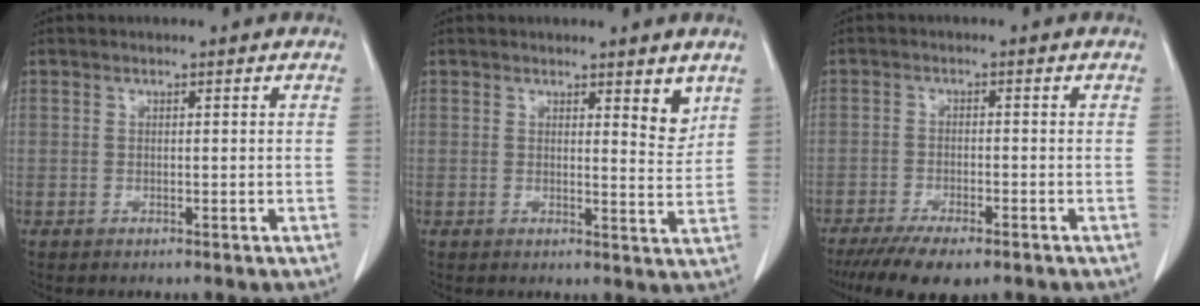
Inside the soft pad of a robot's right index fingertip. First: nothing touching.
{"total": 3.5, "force": [2.3, 0.8, 2.6], "torque": [-0.029, -0.018, 0.028]}
{"total": 8.5, "force": [-6.3, 2.4, 5.2], "torque": [-0.080, -0.016, -0.098]}